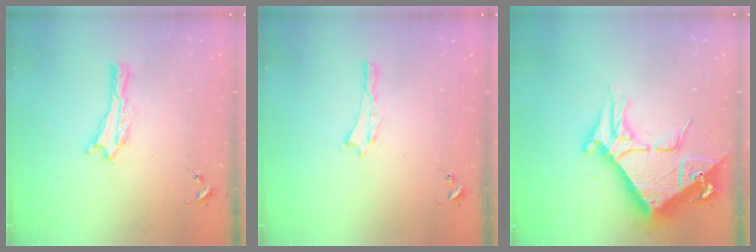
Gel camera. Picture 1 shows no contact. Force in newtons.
{"total": 0.0}
{"total": 12.0, "press": 11.9, "slide": 1.4}